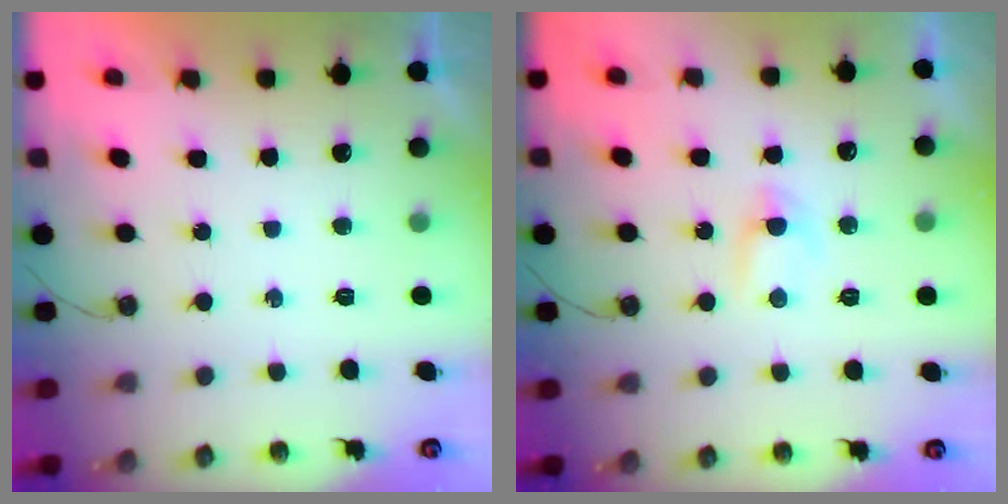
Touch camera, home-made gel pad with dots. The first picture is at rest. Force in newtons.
{"total": 3.7, "press": 3.6, "slide": 0.6}